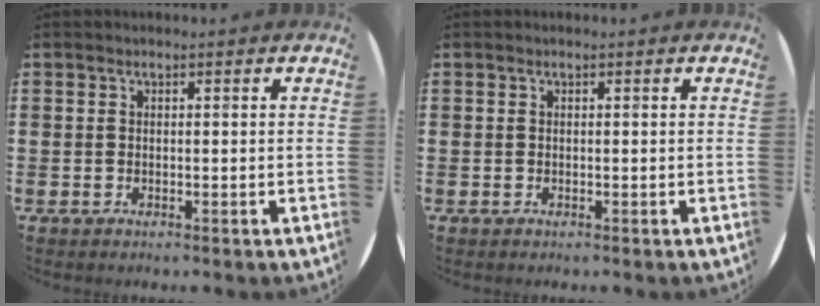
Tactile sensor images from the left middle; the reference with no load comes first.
{"total": 0.0}